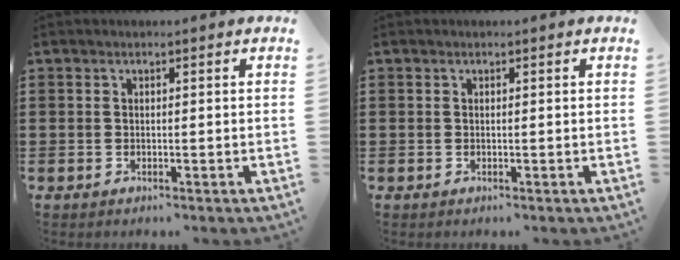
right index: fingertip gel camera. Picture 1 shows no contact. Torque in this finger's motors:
{"motor_torque": [-0.12, 0.06, 0.01, -0.01]}